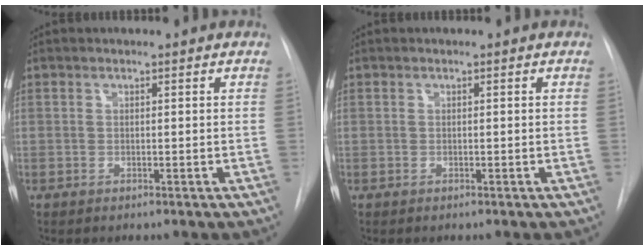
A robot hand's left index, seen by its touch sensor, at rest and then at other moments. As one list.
[{"total": 0.0}]